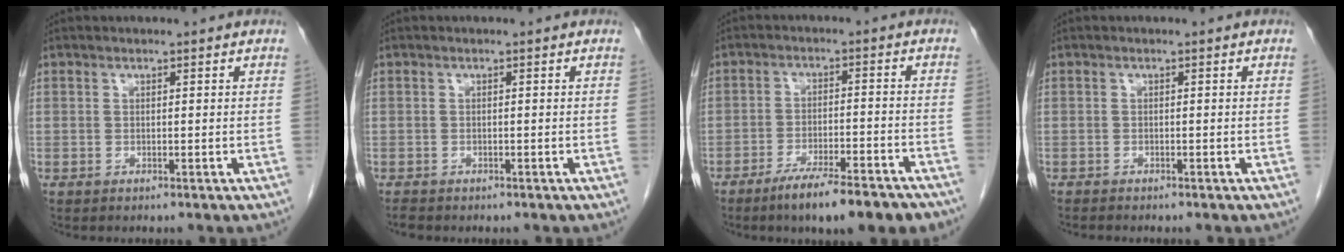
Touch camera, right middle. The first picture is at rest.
{"total": 1.4, "force": [-1.2, 0.6, 0.4], "torque": [-0.014, -0.002, -0.018]}
{"total": 11.7, "force": [-8.9, 1.7, 7.4], "torque": [-0.097, -0.014, -0.135]}
{"total": 1.6, "force": [-1.5, 0.4, 0.6], "torque": [-0.014, -0.003, -0.020]}